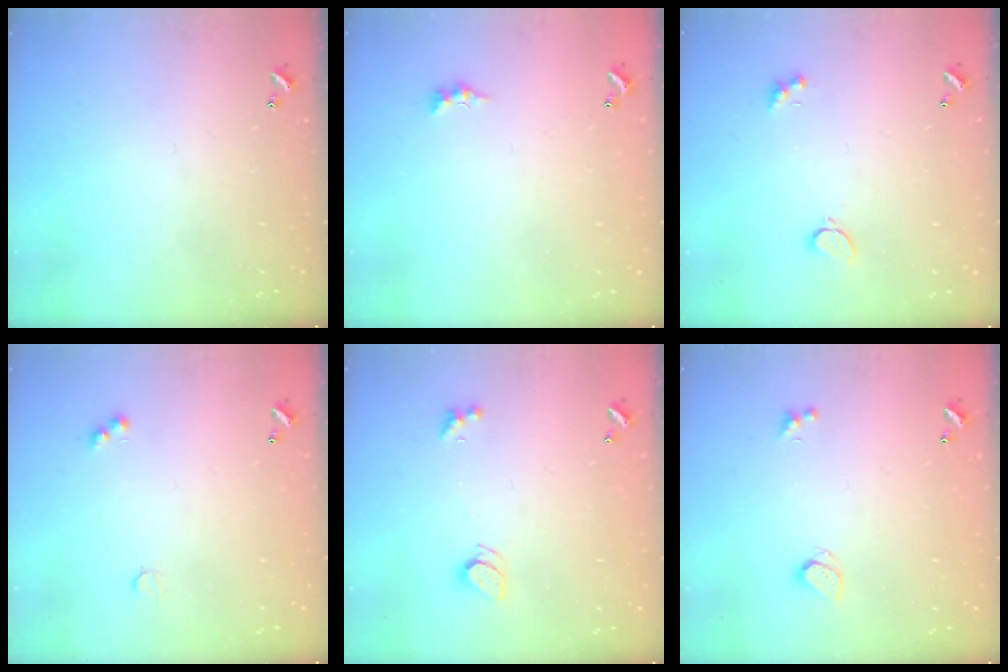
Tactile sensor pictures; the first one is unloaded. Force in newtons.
{"total": 0.0}
{"total": 2.3, "press": 2.3, "slide": 0.6}
{"total": 2.5, "press": 2.4, "slide": 0.5}
{"total": 2.5, "press": 2.5, "slide": 0.6}
{"total": 0.9, "press": 0.7, "slide": 0.5}